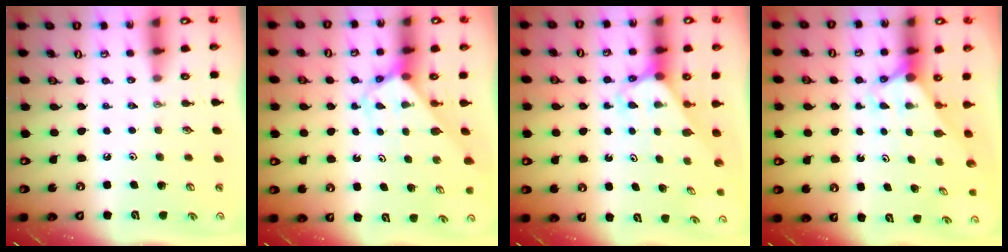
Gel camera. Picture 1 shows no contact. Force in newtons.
{"total": 3.2, "press": 3.2, "slide": 0.1}
{"total": 2.7, "press": 2.6, "slide": 0.2}
{"total": 2.7, "press": 2.7, "slide": 0.0}